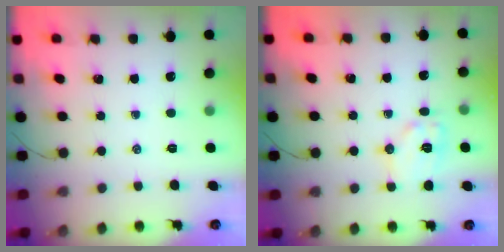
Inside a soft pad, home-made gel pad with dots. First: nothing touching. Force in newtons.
{"total": 8.9, "press": 8.9, "slide": 0.1}